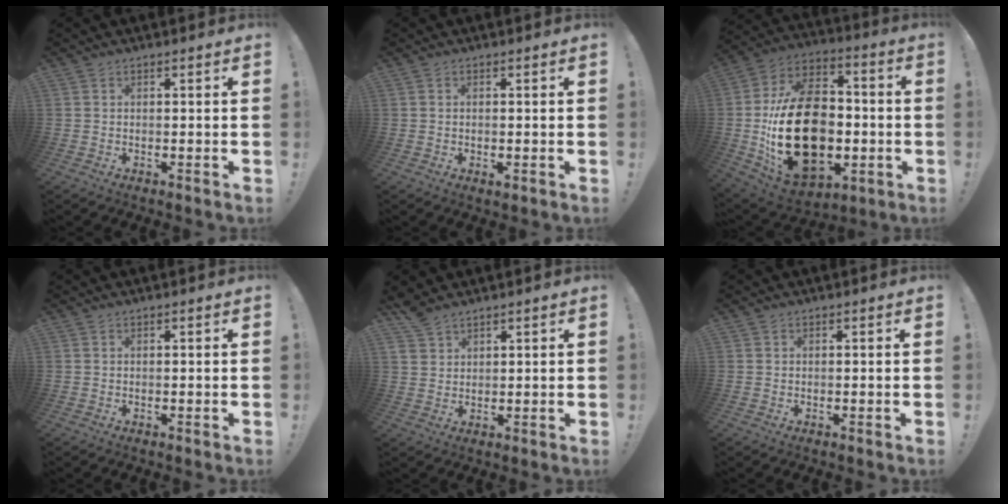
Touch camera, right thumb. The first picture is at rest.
{"total": 1.0, "force": [-0.1, 0.4, 1.0], "torque": [-0.017, 0.000, -0.002]}
{"total": 31.3, "force": [-3.8, 20.7, 23.2], "torque": [-0.429, 0.025, -0.039]}
{"total": 0.0}
{"total": 4.2, "force": [3.6, 1.7, 1.2], "torque": [-0.024, -0.022, 0.069]}
{"total": 0.0}